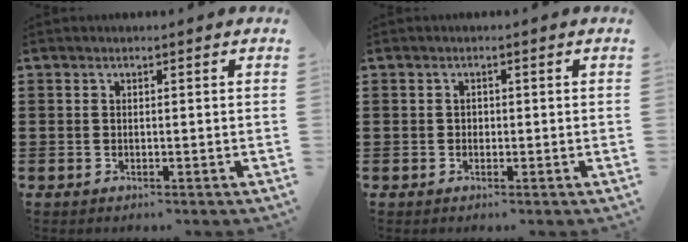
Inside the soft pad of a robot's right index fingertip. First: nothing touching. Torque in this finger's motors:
{"motor_torque": [0.26, 0.22, -0.01, -0.01]}